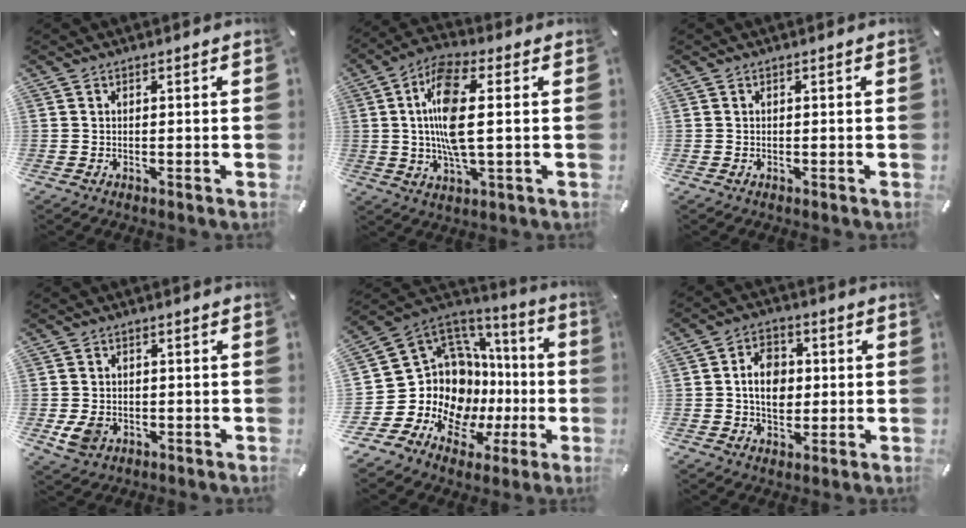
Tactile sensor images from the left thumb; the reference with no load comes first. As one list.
[{"total": 12.8, "force": [0.9, 4.2, 12.0], "torque": [-0.248, -0.005, 0.013]}, {"total": 0.0}, {"total": 4.9, "force": [-1.1, 3.8, 2.8], "torque": [-0.058, -0.003, -0.021]}, {"total": 17.7, "force": [0.3, 15.2, 9.2], "torque": [-0.169, -0.060, 0.051]}, {"total": 8.5, "force": [0.2, 6.6, 5.4], "torque": [-0.090, 0.007, 0.001]}]